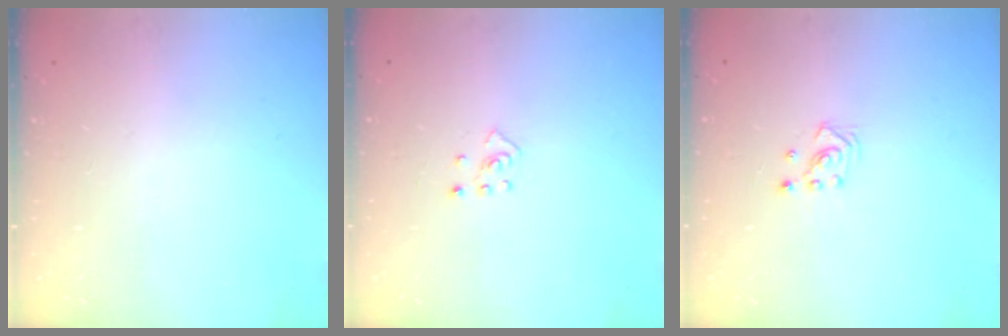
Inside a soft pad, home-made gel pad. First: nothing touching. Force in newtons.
{"total": 3.6, "press": 3.6, "slide": 0.6}
{"total": 2.6, "press": 2.6, "slide": 0.3}